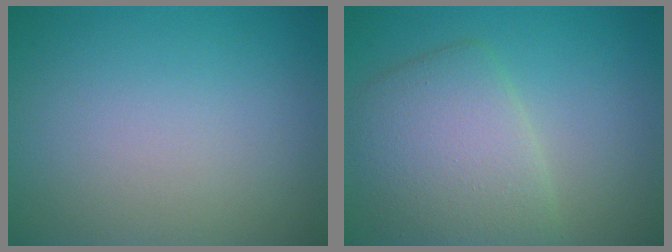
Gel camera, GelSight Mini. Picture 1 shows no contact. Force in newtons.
{"total": 5.5, "press": 5.5, "slide": 0.2}